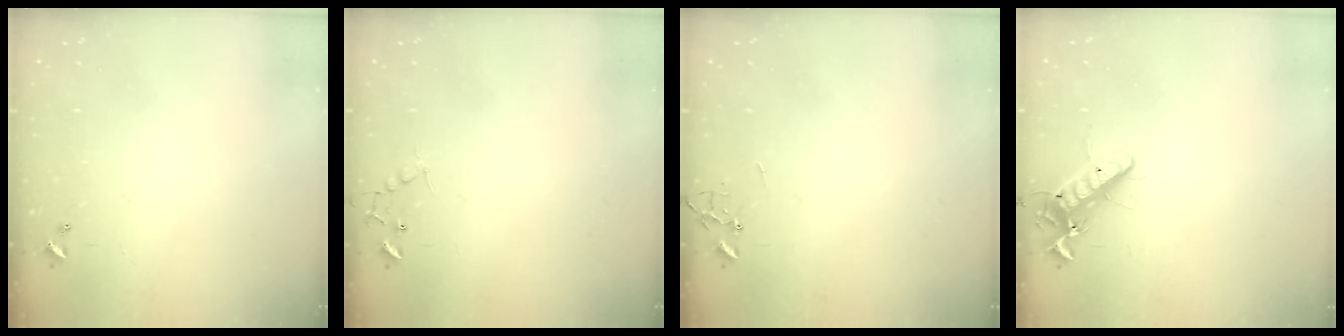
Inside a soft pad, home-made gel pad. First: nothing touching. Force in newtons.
{"total": 6.7, "press": 6.7, "slide": 0.4}
{"total": 0.0}
{"total": 13.1, "press": 12.9, "slide": 2.2}